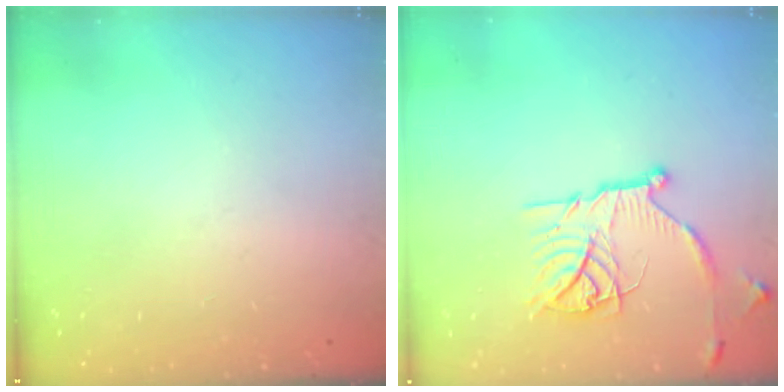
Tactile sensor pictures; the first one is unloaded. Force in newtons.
{"total": 16.4, "press": 16.4, "slide": 1.3}